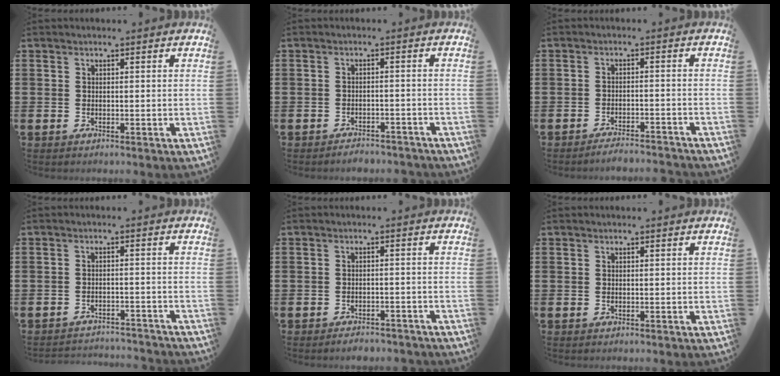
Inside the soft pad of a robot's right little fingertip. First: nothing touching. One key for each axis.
{"total": 1.5, "fx": -1.5, "fy": 0.2, "fz": -0.1, "tx": -0.004, "ty": 0.004, "tz": -0.033}
{"total": 2.3, "fx": -2.2, "fy": -0.1, "fz": 0.4, "tx": -0.009, "ty": 0.004, "tz": -0.044}
{"total": 2.3, "fx": -2.3, "fy": 0.0, "fz": -0.2, "tx": -0.004, "ty": 0.003, "tz": -0.050}
{"total": 1.8, "fx": -1.8, "fy": 0.1, "fz": 0.3, "tx": -0.010, "ty": 0.002, "tz": -0.035}
{"total": 0.0}